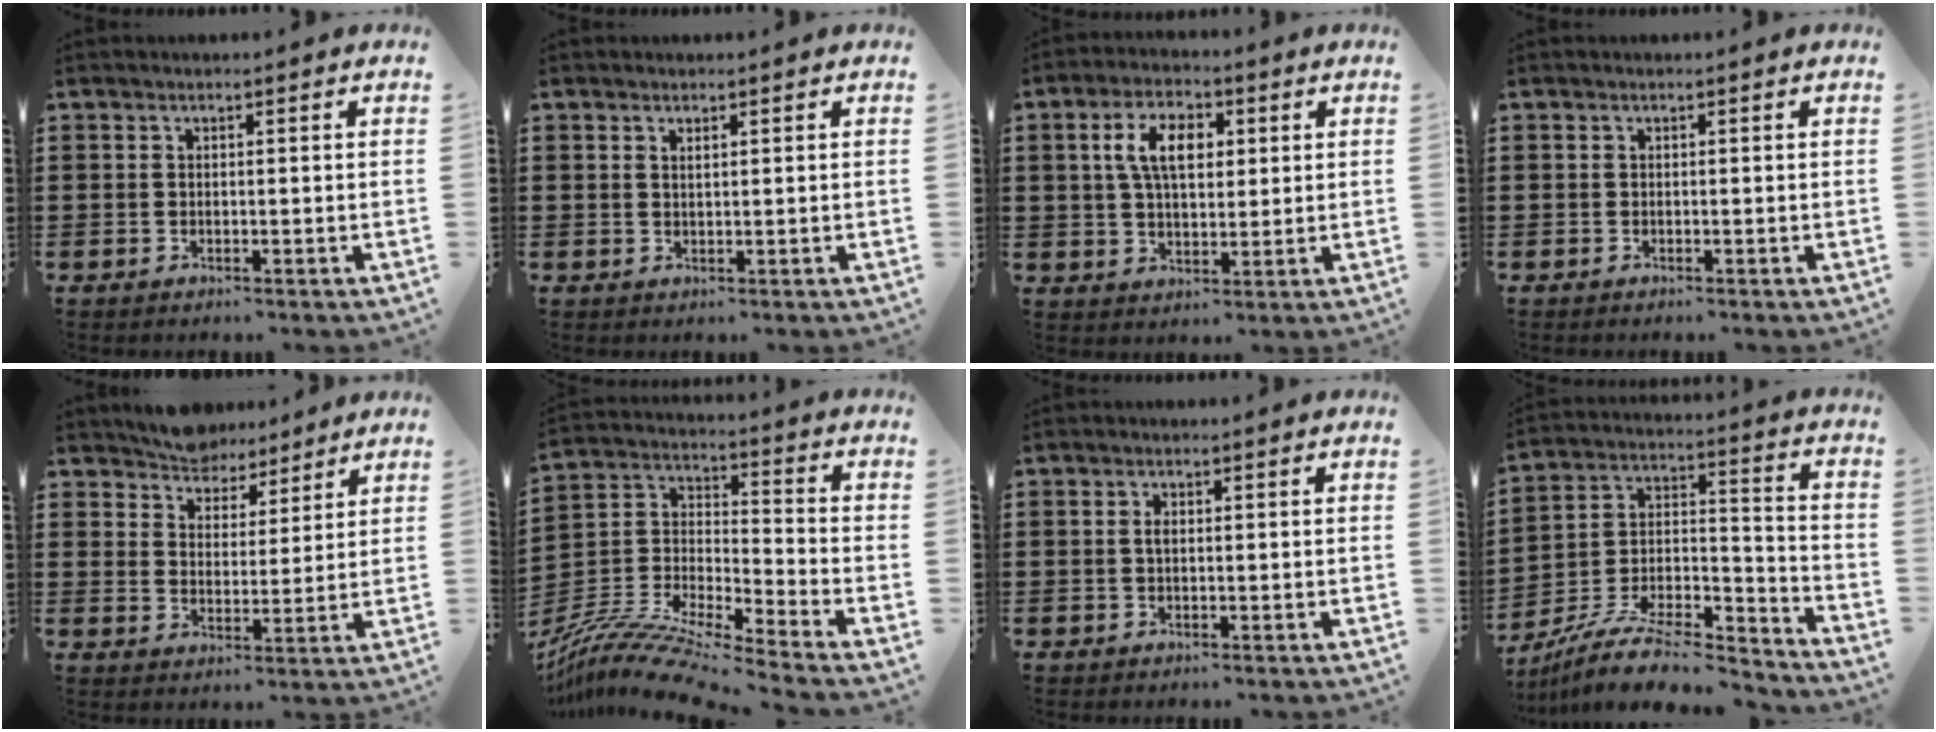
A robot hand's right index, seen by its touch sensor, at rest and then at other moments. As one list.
[{"total": 0.7, "force": [0.5, 0.2, 0.4], "torque": [-0.009, 0.001, 0.010]}, {"total": 7.2, "force": [1.9, 4.0, 5.6], "torque": [-0.116, 0.013, 0.029]}, {"total": 0.0}, {"total": 4.9, "force": [4.6, 1.4, -0.6], "torque": [-0.012, -0.017, 0.086]}, {"total": 10.7, "force": [-9.7, 0.9, 4.4], "torque": [-0.103, 0.006, -0.202]}, {"total": 1.1, "force": [0.1, 0.5, 1.0], "torque": [-0.020, 0.003, 0.001]}, {"total": 10.7, "force": [-9.0, 2.8, 5.0], "torque": [-0.084, 0.024, -0.172]}]